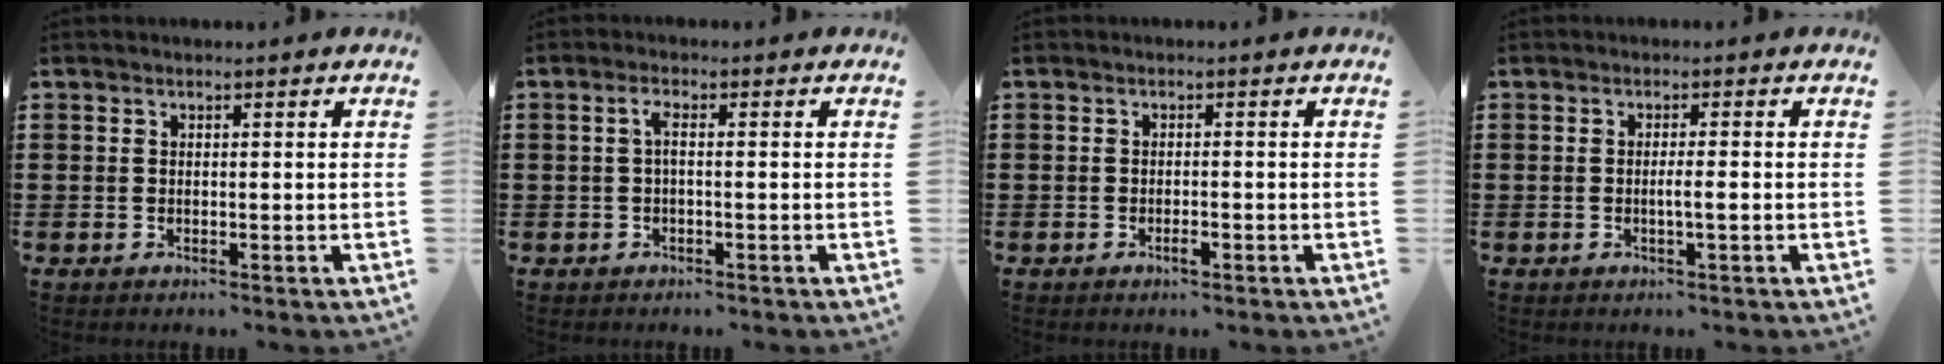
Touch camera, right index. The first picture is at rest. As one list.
[{"total": 1.7, "force": [-0.3, 0.3, 1.7], "torque": [-0.035, 0.002, -0.006]}, {"total": 1.5, "force": [-0.8, 0.4, 1.2], "torque": [-0.025, -0.003, -0.014]}, {"total": 1.9, "force": [-0.5, -0.1, 1.9], "torque": [-0.032, -0.004, -0.010]}]